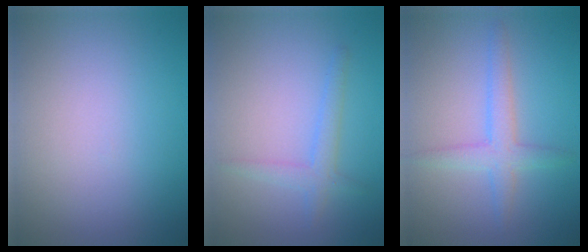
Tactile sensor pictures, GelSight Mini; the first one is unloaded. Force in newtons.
{"total": 2.0, "press": 2.0, "slide": 0.1}
{"total": 2.7, "press": 2.7, "slide": 0.2}